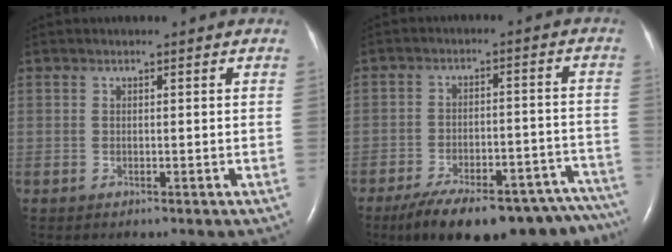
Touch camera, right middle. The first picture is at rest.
{"total": 23.5, "force": [-19.6, 7.1, 10.9], "torque": [-0.112, 0.013, -0.258]}